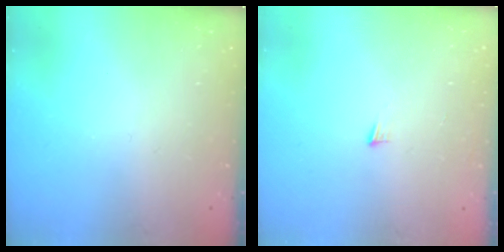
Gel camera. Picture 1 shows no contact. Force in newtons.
{"total": 5.2, "press": 5.2, "slide": 0.3}